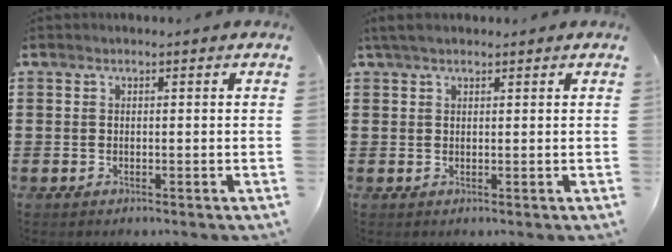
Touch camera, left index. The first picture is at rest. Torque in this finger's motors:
{"motor_torque": [0.41, -0.58, 0.11, 0.03]}